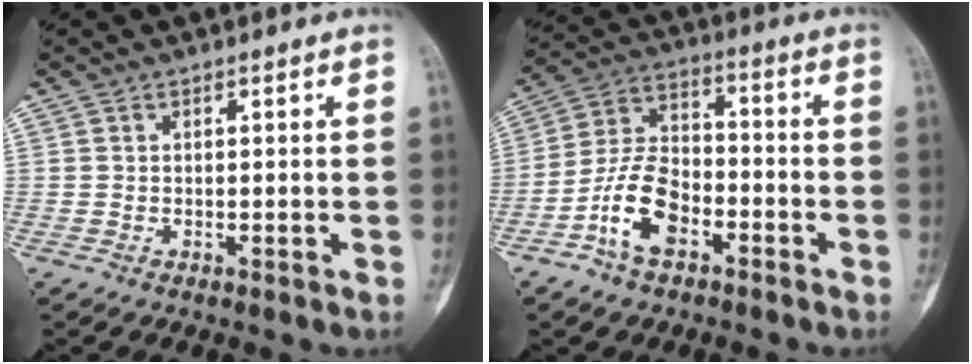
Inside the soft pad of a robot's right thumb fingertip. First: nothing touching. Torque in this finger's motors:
{"motor_torque": [0.30, 0.53, 0.63, 0.07, 0.08]}